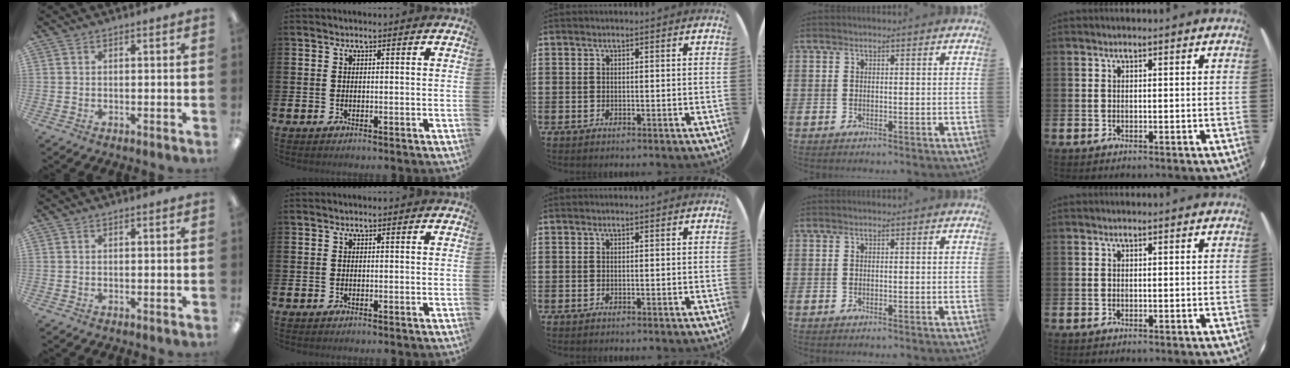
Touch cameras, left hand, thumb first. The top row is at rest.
{}